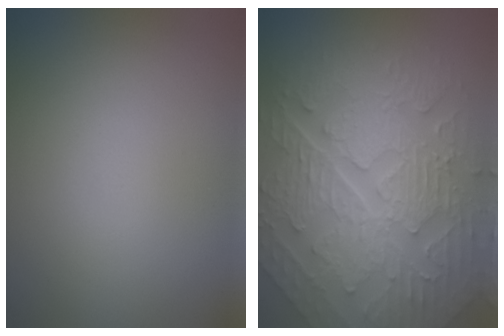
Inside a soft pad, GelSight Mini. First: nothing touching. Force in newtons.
{"total": 10.8, "press": 7.3, "slide": 7.9}